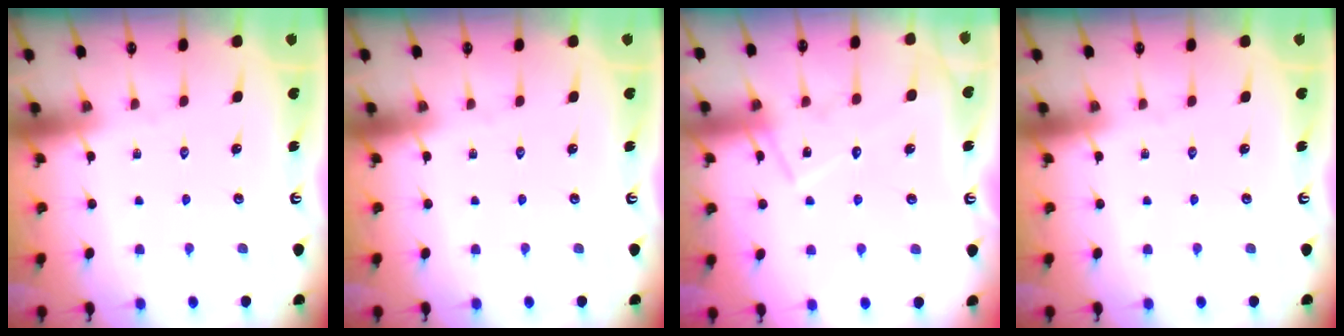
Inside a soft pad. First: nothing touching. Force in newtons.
{"total": 0.0}
{"total": 12.5, "press": 12.5, "slide": 1.0}
{"total": 0.0}